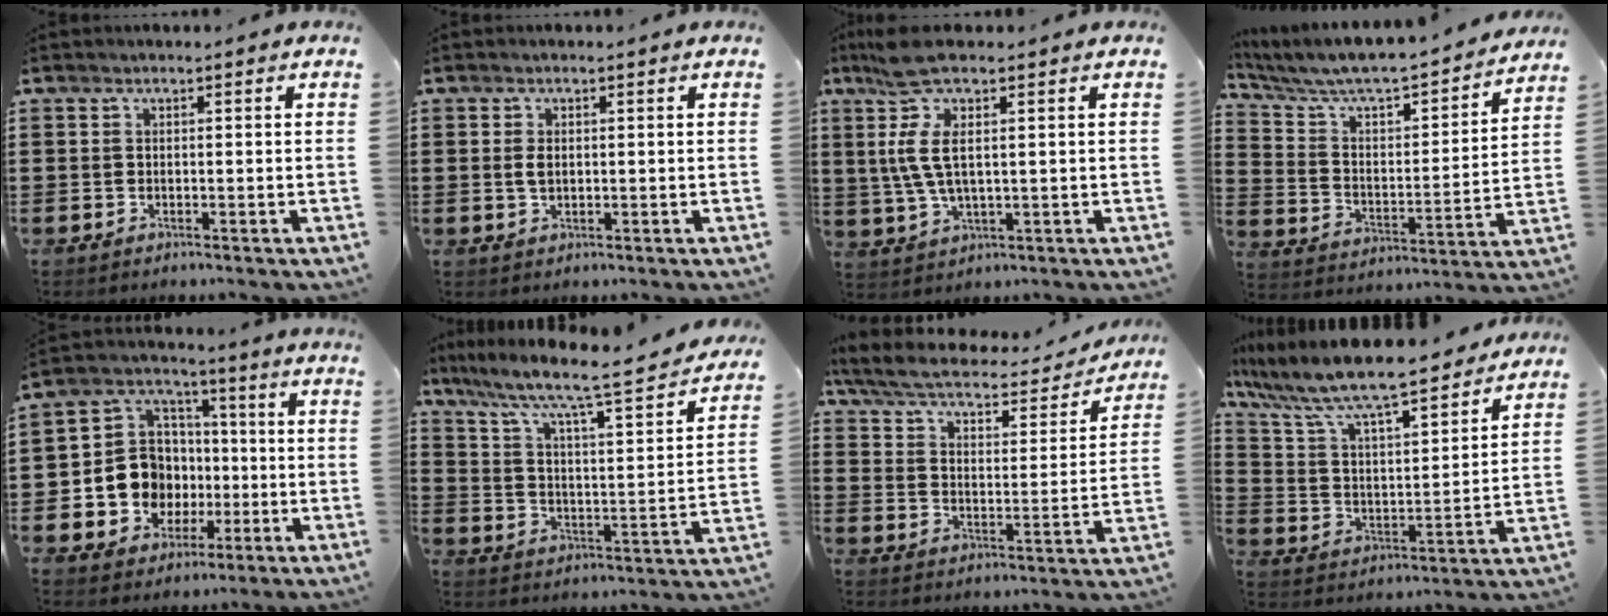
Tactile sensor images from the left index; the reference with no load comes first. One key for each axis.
{"total": 1.9, "fx": 0.3, "fy": 0.9, "fz": 1.6, "tx": -0.043, "ty": 0.001, "tz": 0.001}
{"total": 8.1, "fx": 2.3, "fy": 1.8, "fz": 7.6, "tx": -0.195, "ty": -0.013, "tz": 0.029}
{"total": 5.5, "fx": 5.0, "fy": 0.9, "fz": 2.1, "tx": -0.071, "ty": -0.049, "tz": 0.077}
{"total": 10.3, "fx": -1.5, "fy": 9.6, "fz": 3.5, "tx": -0.111, "ty": 0.007, "tz": -0.023}
{"total": 7.4, "fx": 5.8, "fy": 0.5, "fz": 4.6, "tx": -0.115, "ty": -0.051, "tz": 0.086}
{"total": 5.6, "fx": 4.8, "fy": 0.9, "fz": 2.8, "tx": -0.079, "ty": -0.036, "tz": 0.077}
{"total": 9.0, "fx": 8.1, "fy": 0.6, "fz": 4.0, "tx": -0.114, "ty": -0.058, "tz": 0.133}